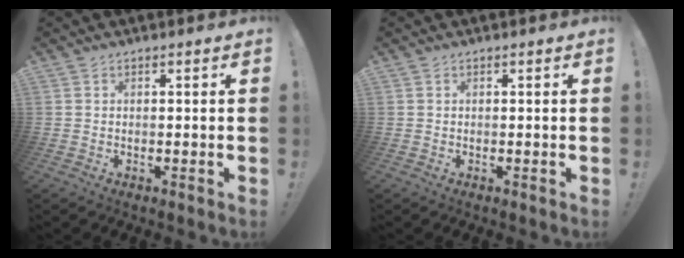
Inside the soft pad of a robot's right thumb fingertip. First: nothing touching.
{"total": 0.0}